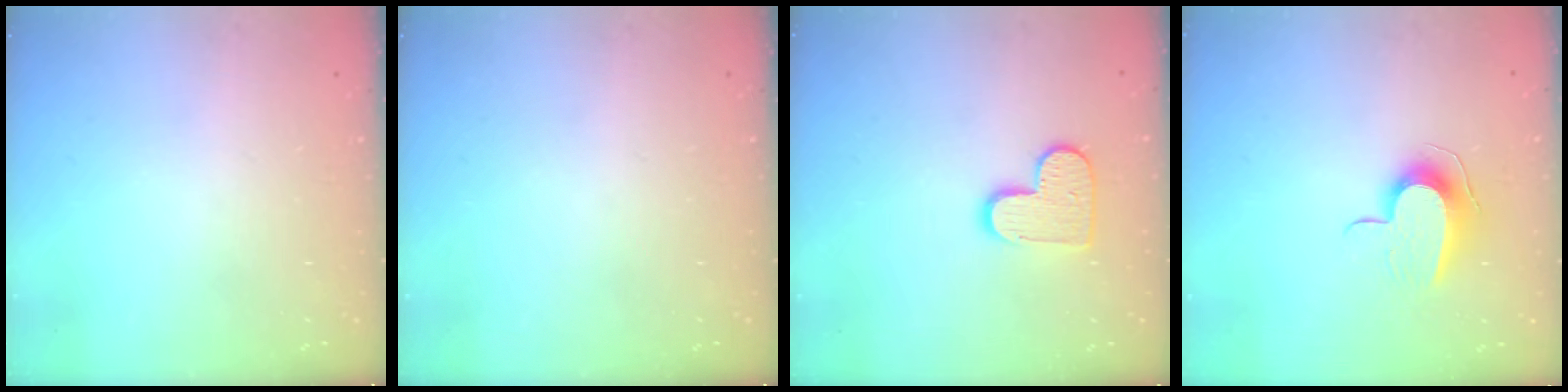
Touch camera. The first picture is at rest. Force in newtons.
{"total": 0.0}
{"total": 10.1, "press": 10.1, "slide": 0.3}
{"total": 9.2, "press": 9.2, "slide": 0.5}